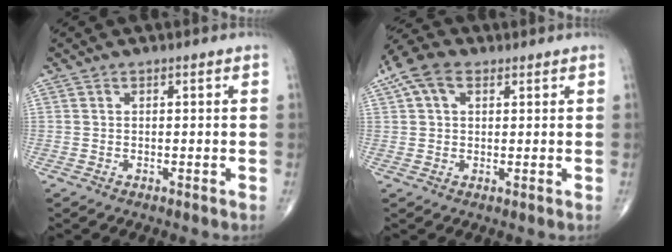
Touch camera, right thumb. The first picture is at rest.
{"total": 7.4, "force": [3.3, 4.6, 4.9], "torque": [-0.099, 0.022, 0.056]}